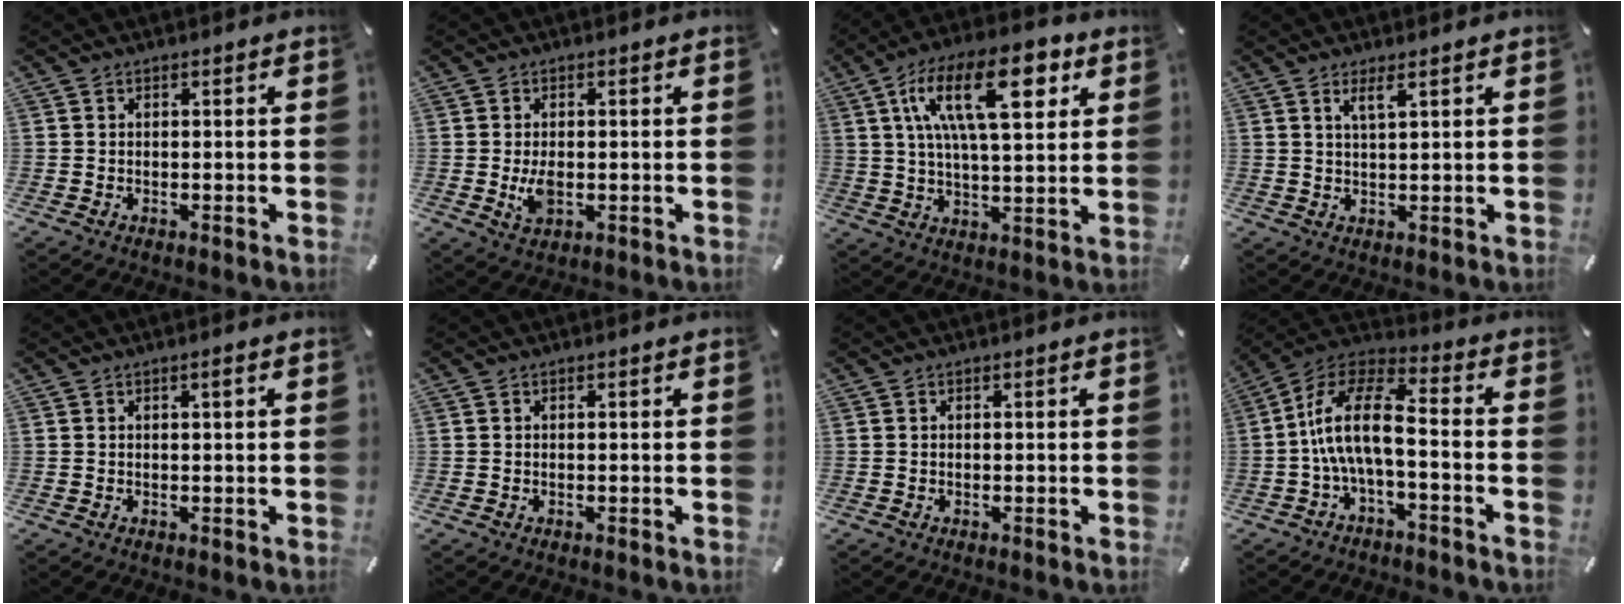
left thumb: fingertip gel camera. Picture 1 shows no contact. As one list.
[{"total": 4.3, "force": [-0.3, 2.5, 3.5], "torque": [-0.078, -0.008, -0.010]}, {"total": 19.3, "force": [7.7, 7.9, 15.8], "torque": [-0.274, -0.005, 0.119]}, {"total": 3.3, "force": [2.0, 0.4, 2.6], "torque": [-0.055, 0.001, 0.034]}, {"total": 1.2, "force": [0.4, 0.1, 1.1], "torque": [-0.021, 0.001, 0.007]}, {"total": 0.0}, {"total": 0.0}, {"total": 13.5, "force": [-2.2, 5.8, 11.9], "torque": [-0.239, 0.006, -0.037]}]